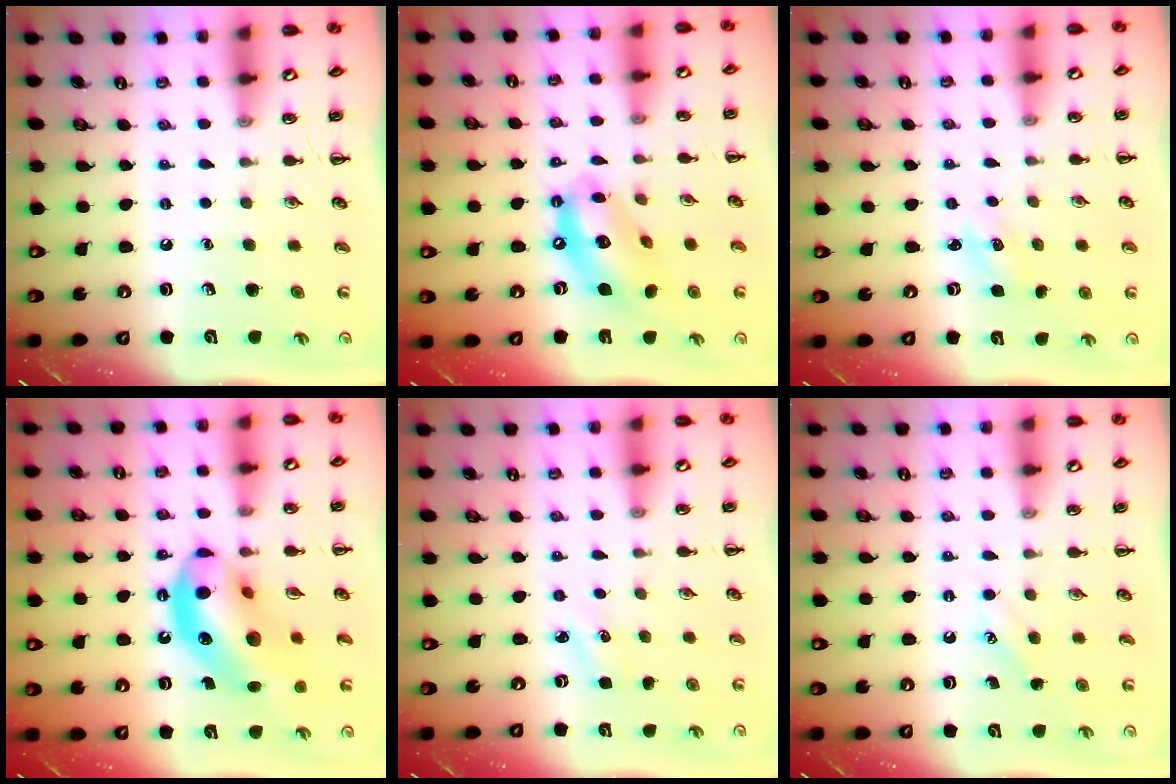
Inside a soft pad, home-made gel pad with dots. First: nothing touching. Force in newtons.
{"total": 14.0, "press": 13.6, "slide": 3.5}
{"total": 1.8, "press": 1.7, "slide": 0.5}
{"total": 16.9, "press": 16.4, "slide": 4.3}
{"total": 2.7, "press": 2.6, "slide": 0.8}
{"total": 2.5, "press": 2.5, "slide": 0.6}